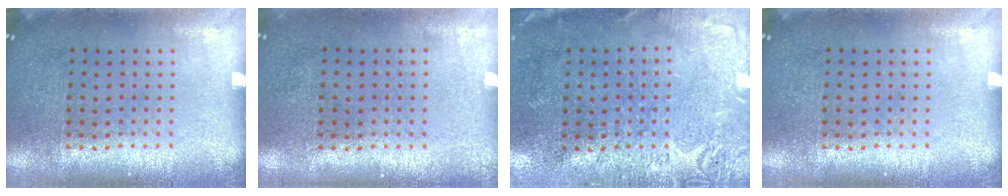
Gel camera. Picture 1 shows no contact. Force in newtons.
{"total": 0.0}
{"total": 2.6, "press": 2.4, "slide": 1.1}
{"total": 0.0}